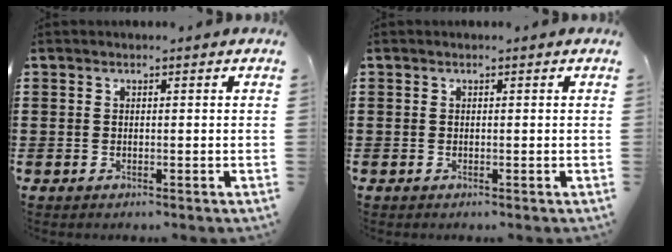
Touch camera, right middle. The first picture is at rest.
{"total": 0.0}